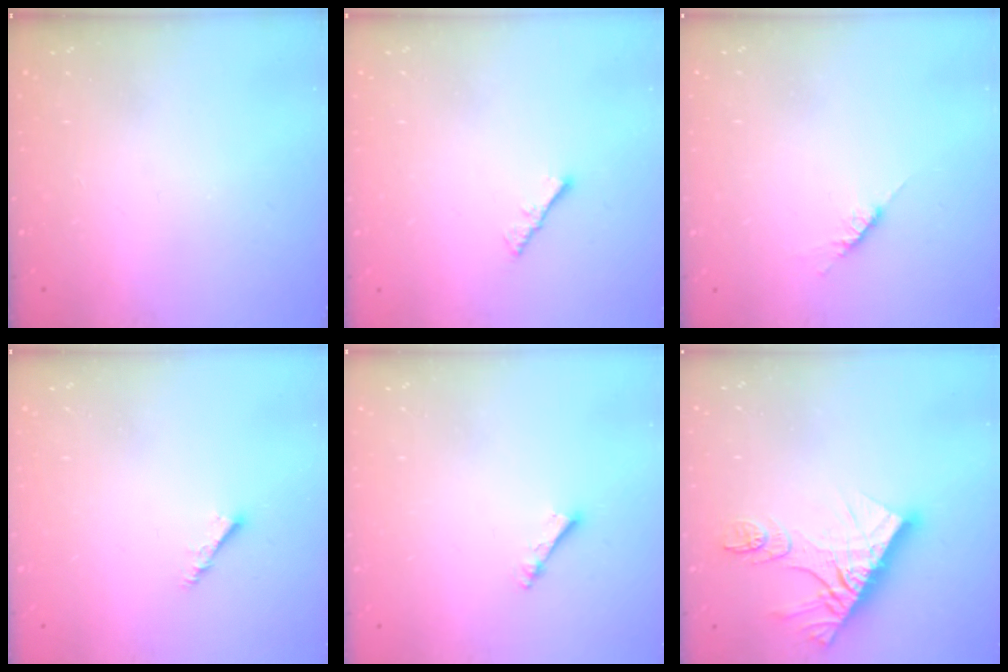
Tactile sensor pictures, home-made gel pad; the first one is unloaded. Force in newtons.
{"total": 1.1, "press": 1.1, "slide": 0.4}
{"total": 4.7, "press": 4.6, "slide": 0.5}
{"total": 3.0, "press": 2.9, "slide": 0.6}
{"total": 2.5, "press": 2.4, "slide": 0.5}
{"total": 13.6, "press": 13.6, "slide": 1.1}